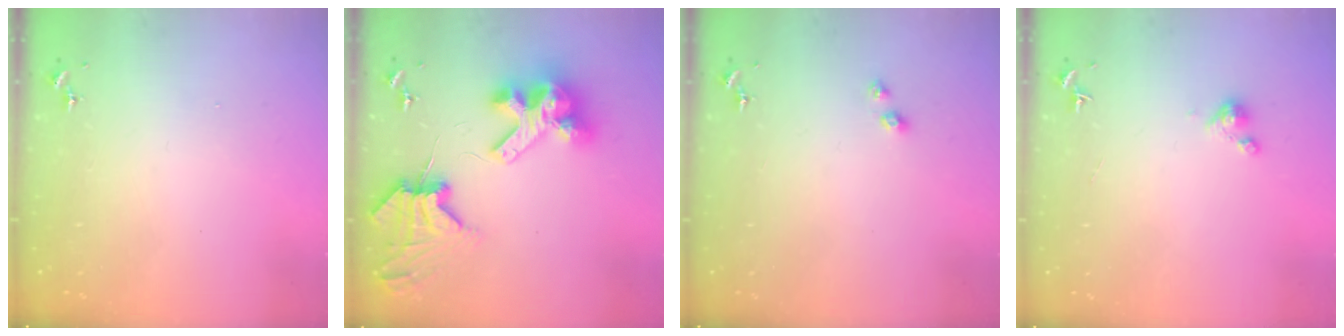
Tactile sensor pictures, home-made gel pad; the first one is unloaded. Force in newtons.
{"total": 14.8, "press": 14.7, "slide": 2.0}
{"total": 4.0, "press": 3.9, "slide": 0.6}
{"total": 3.3, "press": 3.3, "slide": 0.3}